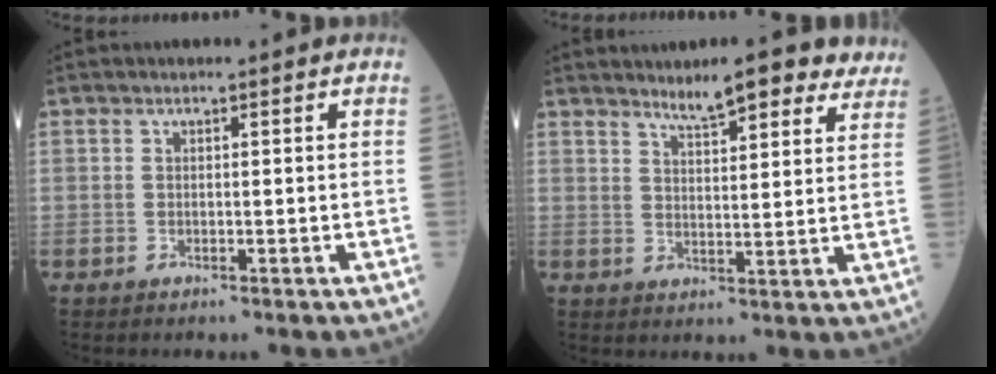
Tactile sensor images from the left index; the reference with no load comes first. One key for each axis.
{"total": 10.4, "fx": 8.8, "fy": 2.2, "fz": 5.1, "tx": -0.056, "ty": 0.003, "tz": 0.105}